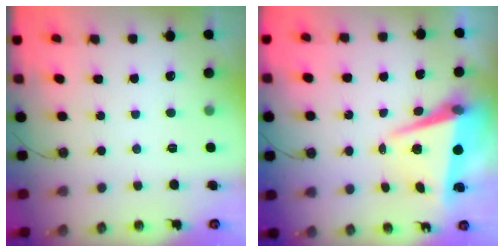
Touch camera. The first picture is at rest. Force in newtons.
{"total": 7.1, "press": 6.8, "slide": 1.9}